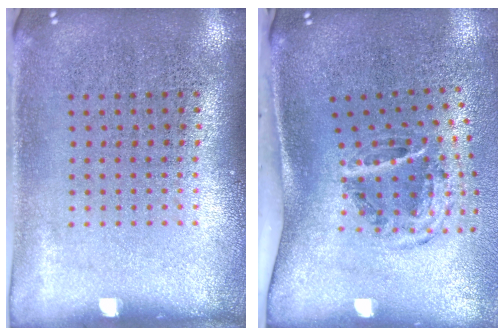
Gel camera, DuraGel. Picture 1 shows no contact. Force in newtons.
{"total": 2.2, "press": 1.2, "slide": 1.8}